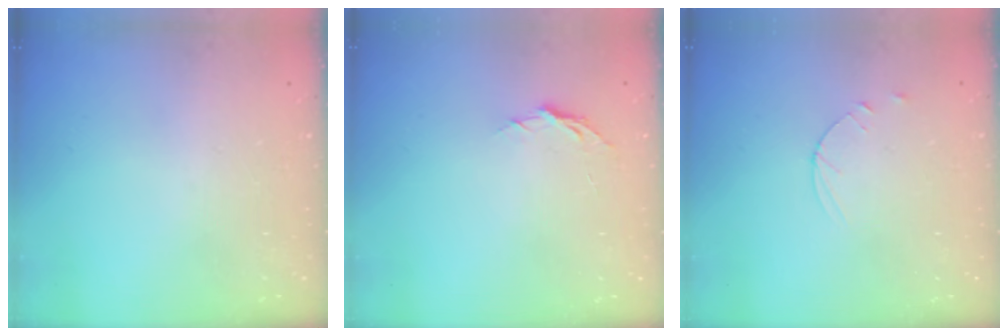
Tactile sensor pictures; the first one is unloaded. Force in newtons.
{"total": 3.7, "press": 3.6, "slide": 0.4}
{"total": 4.5, "press": 4.4, "slide": 0.4}